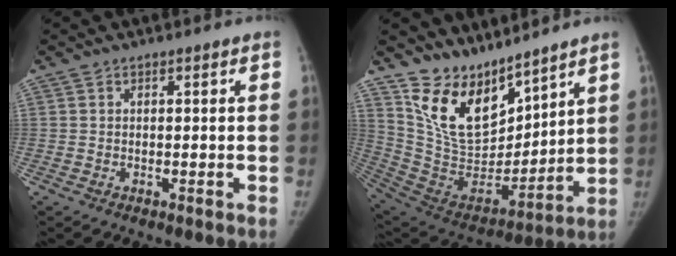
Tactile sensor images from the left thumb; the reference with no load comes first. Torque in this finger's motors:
{"motor_torque": [1.77, 1.70, 1.16, -1.62, 0.08]}